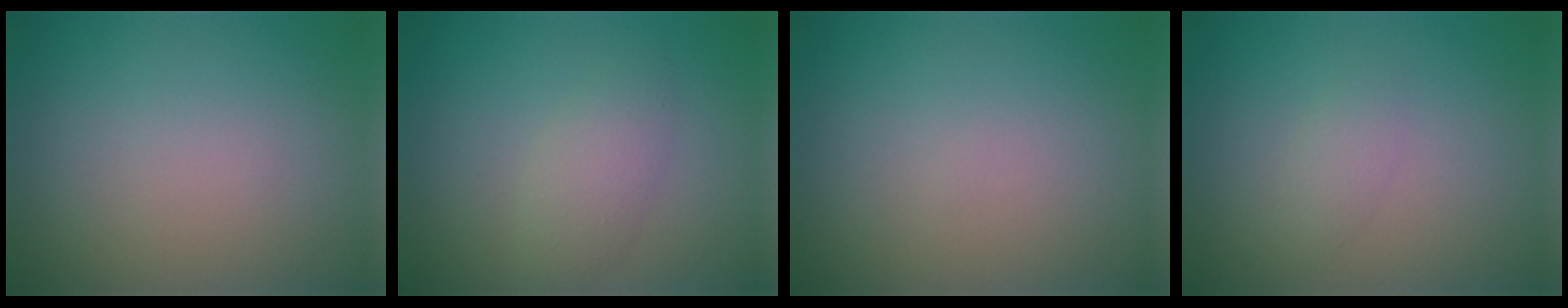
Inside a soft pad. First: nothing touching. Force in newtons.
{"total": 2.4, "press": 2.4, "slide": 0.1}
{"total": 0.0}
{"total": 1.2, "press": 1.2, "slide": 0.1}